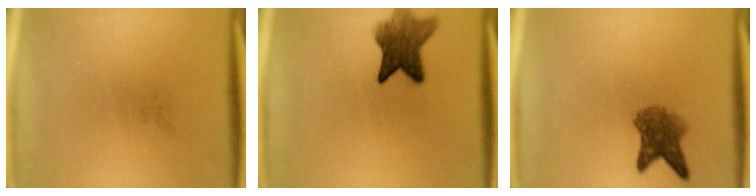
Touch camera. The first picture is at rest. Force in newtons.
{"total": 7.8}
{"total": 5.3}